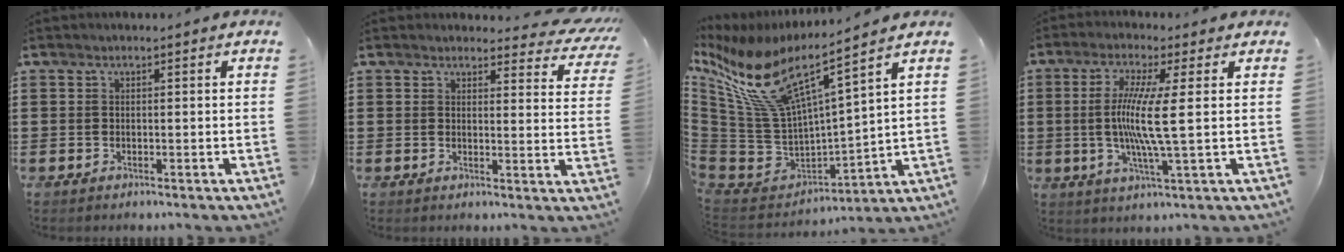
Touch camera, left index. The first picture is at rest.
{"total": 3.6, "force": [3.2, 1.0, 1.3], "torque": [-0.022, -0.016, 0.054]}
{"total": 11.3, "force": [7.1, 2.5, 8.4], "torque": [-0.216, -0.066, 0.114]}
{"total": 8.6, "force": [0.5, 0.1, 8.5], "torque": [-0.173, -0.013, 0.001]}